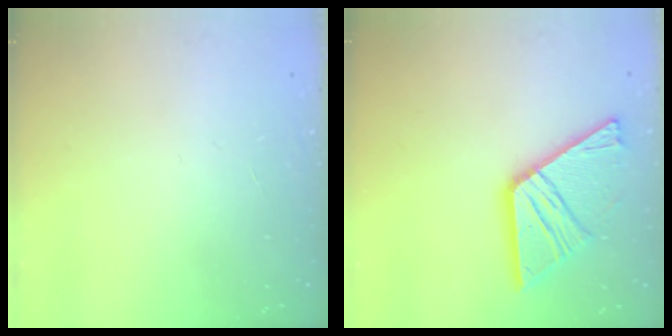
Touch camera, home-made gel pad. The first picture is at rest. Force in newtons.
{"total": 18.0, "press": 17.9, "slide": 1.8}